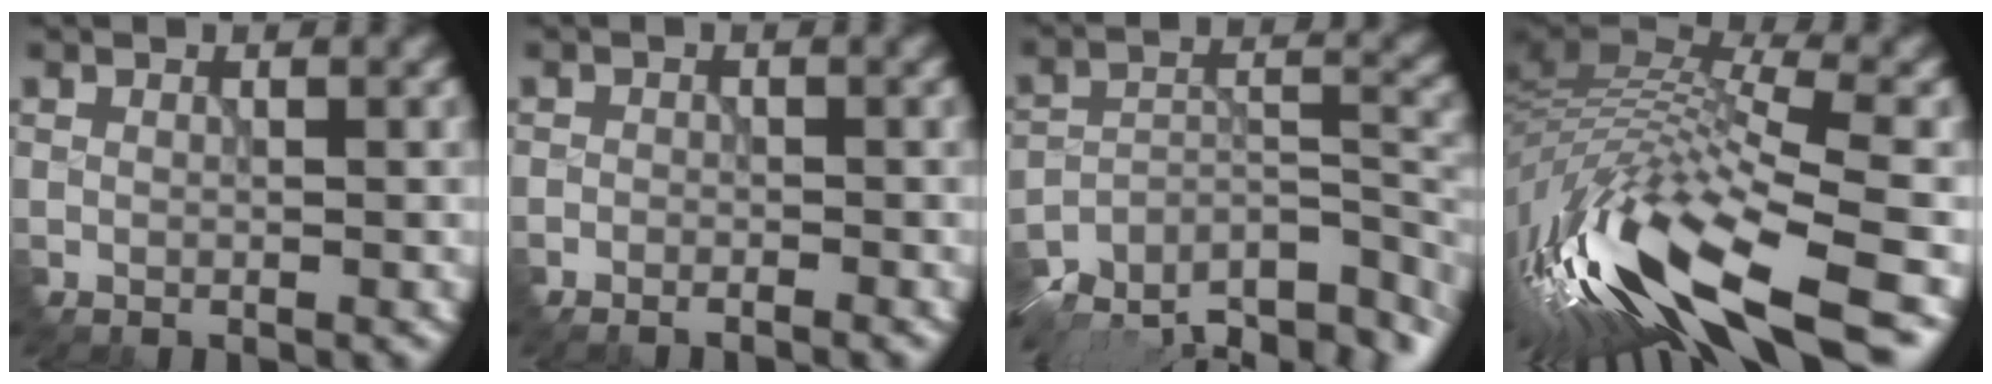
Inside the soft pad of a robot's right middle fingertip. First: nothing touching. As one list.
[{"total": 2.3, "force": [-2.2, -0.6, -0.4], "torque": [-0.005, 0.006, -0.022]}, {"total": 11.8, "force": [-10.1, 4.1, 4.5], "torque": [-0.108, 0.006, -0.123]}, {"total": 14.2, "force": [-5.8, 3.5, 12.5], "torque": [-0.279, 0.001, -0.084]}]